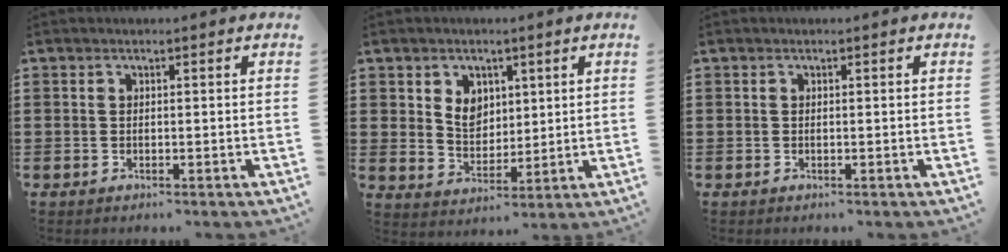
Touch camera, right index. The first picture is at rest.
{"total": 5.2, "force": [2.0, 4.2, 2.3], "torque": [-0.054, 0.011, 0.034]}
{"total": 0.0}